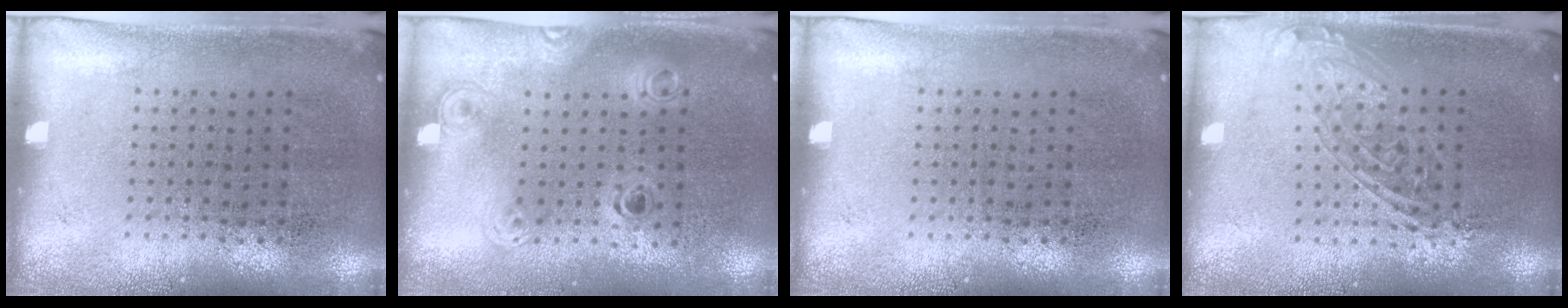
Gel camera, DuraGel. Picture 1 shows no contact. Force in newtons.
{"total": 1.2, "press": 1.0, "slide": 0.7}
{"total": 0.0}
{"total": 1.6, "press": 1.3, "slide": 0.9}